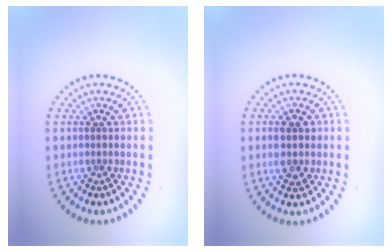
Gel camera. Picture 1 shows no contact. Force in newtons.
{"total": 2.1, "press": 2.1, "slide": 0.1}